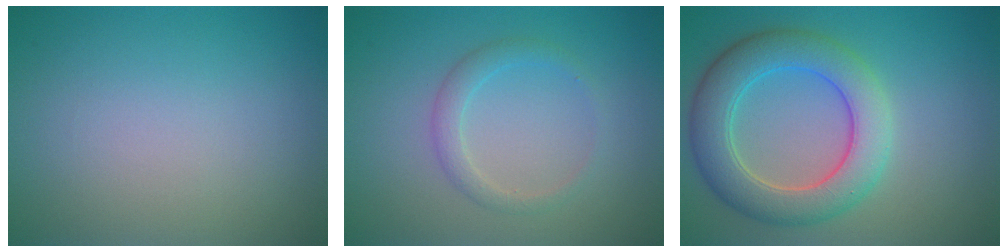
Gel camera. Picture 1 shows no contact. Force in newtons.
{"total": 1.8, "press": 1.8, "slide": 0.0}
{"total": 6.5, "press": 6.5, "slide": 0.2}